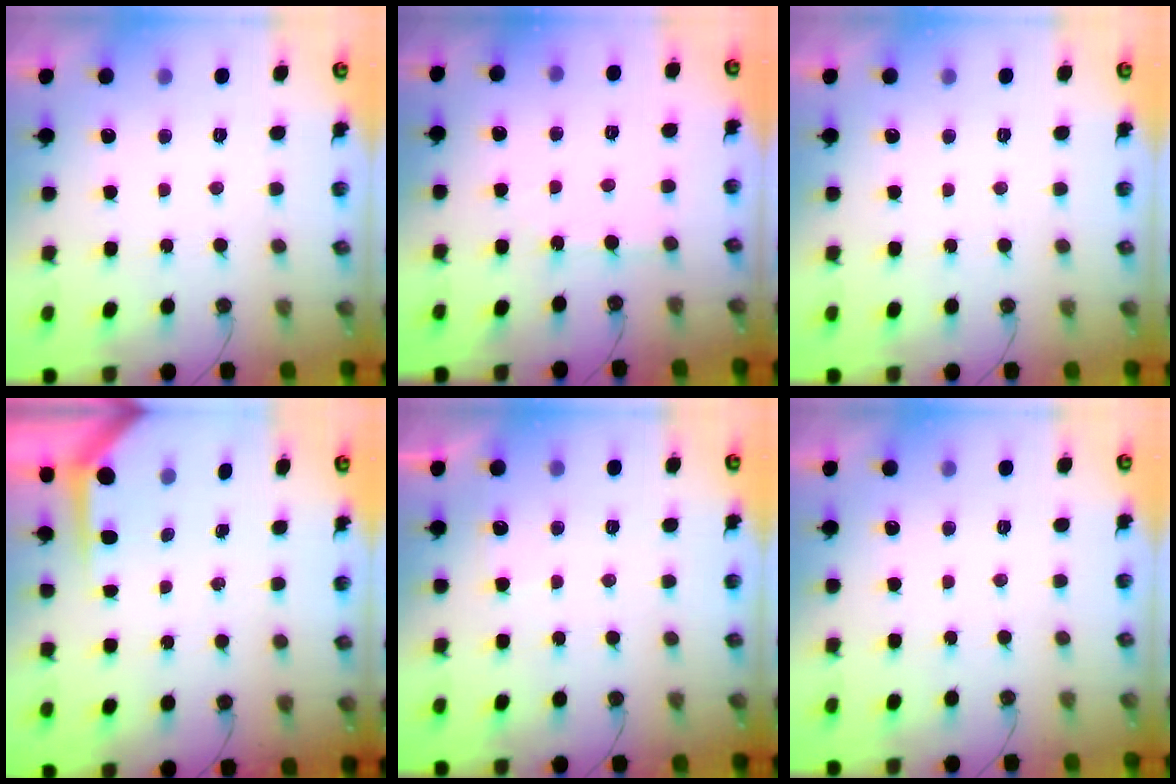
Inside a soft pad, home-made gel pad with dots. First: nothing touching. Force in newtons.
{"total": 2.9, "press": 2.9, "slide": 0.5}
{"total": 0.0}
{"total": 3.8, "press": 3.8, "slide": 0.3}
{"total": 2.2, "press": 2.2, "slide": 0.3}
{"total": 0.0}